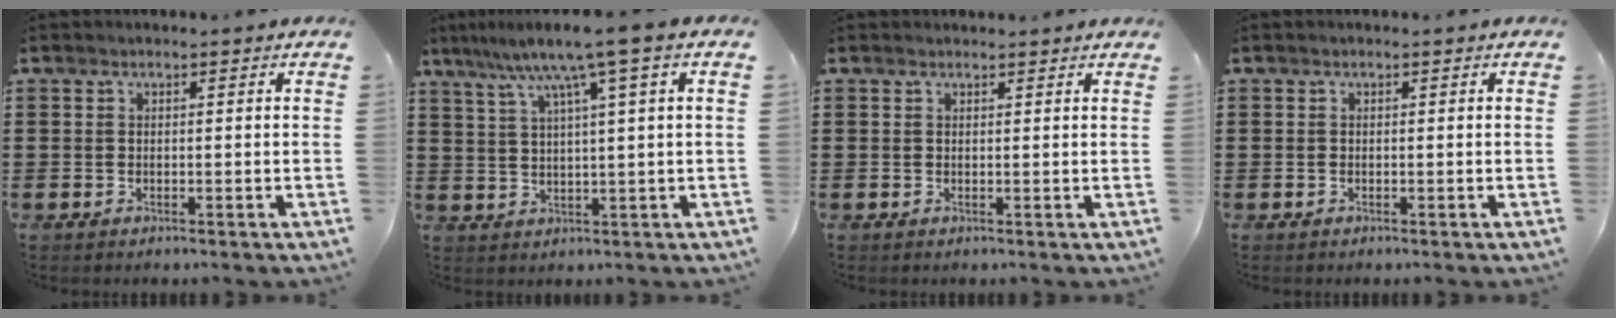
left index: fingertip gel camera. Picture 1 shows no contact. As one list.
[{"total": 7.3, "force": [3.9, -0.6, 6.1], "torque": [-0.133, -0.011, 0.059]}, {"total": 0.6, "force": [0.6, 0.0, 0.0], "torque": [-0.003, 0.000, 0.013]}, {"total": 0.0}]